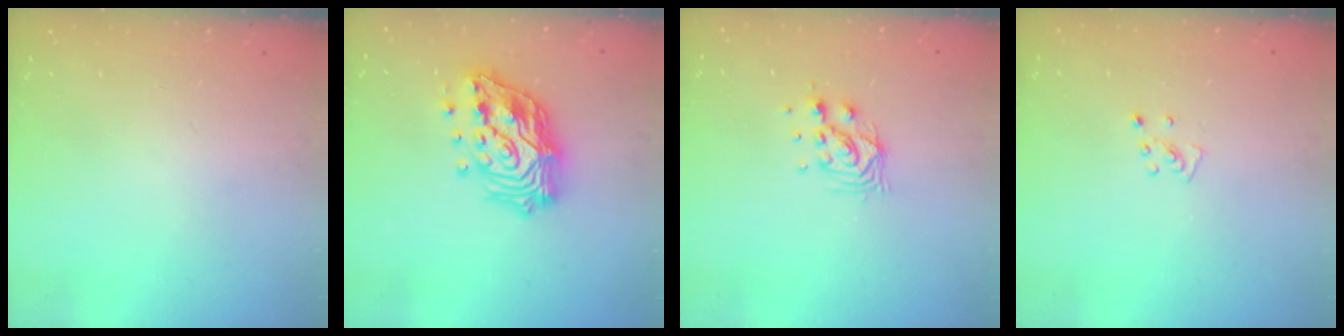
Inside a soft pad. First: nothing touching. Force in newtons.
{"total": 19.6, "press": 19.5, "slide": 2.3}
{"total": 8.4, "press": 8.4, "slide": 0.6}
{"total": 4.4, "press": 4.4, "slide": 0.3}